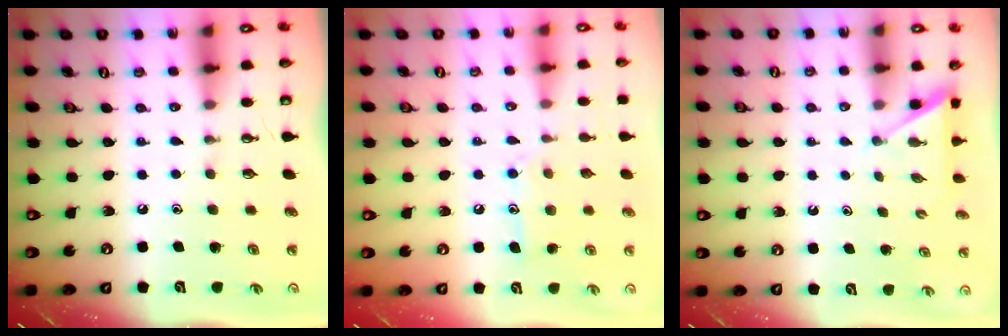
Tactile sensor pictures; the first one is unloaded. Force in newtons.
{"total": 10.2, "press": 10.2, "slide": 0.7}
{"total": 2.2, "press": 2.2, "slide": 0.2}